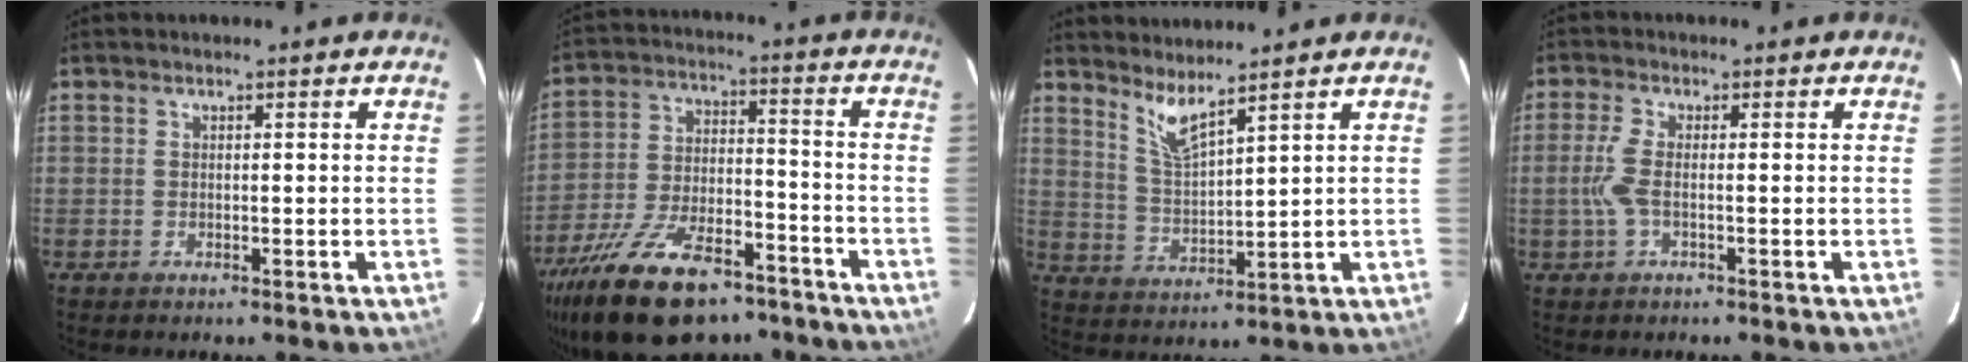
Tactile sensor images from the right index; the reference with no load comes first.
{"total": 23.1, "force": [-16.6, 9.7, 12.8], "torque": [-0.250, -0.018, -0.258]}
{"total": 5.8, "force": [4.7, 0.3, 3.3], "torque": [-0.068, -0.010, 0.100]}
{"total": 3.8, "force": [-0.9, 0.7, 3.7], "torque": [-0.089, 0.001, -0.017]}